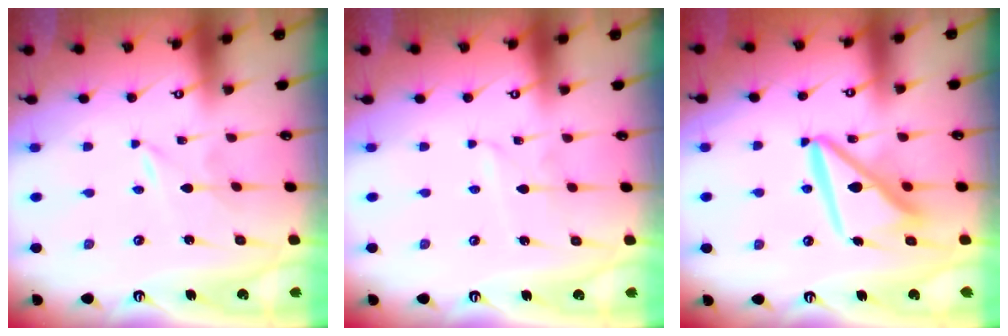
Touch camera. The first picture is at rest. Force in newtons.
{"total": 2.1, "press": 2.1, "slide": 0.3}
{"total": 12.1, "press": 12.0, "slide": 1.5}